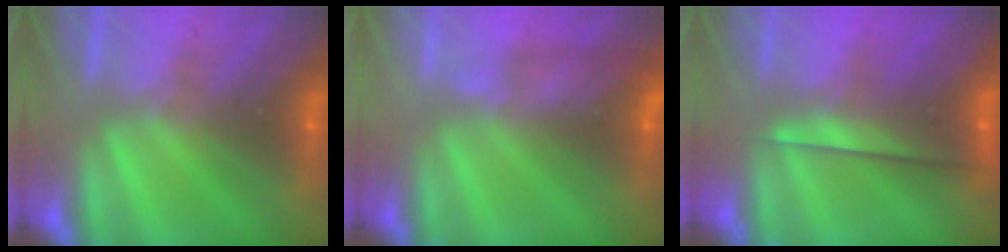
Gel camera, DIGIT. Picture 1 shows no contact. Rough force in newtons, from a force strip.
{"total": 4.9}
{"total": 2.2}